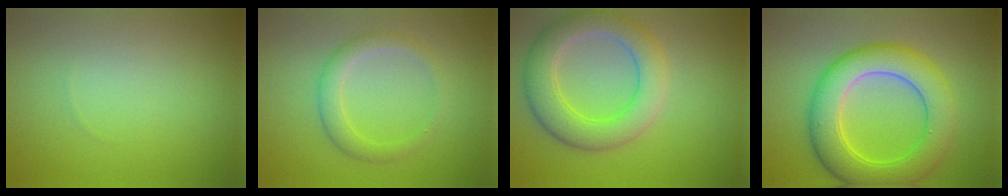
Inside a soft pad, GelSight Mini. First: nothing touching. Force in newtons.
{"total": 2.6, "press": 2.6, "slide": 0.2}
{"total": 5.5, "press": 5.4, "slide": 0.4}
{"total": 7.8, "press": 7.8, "slide": 0.3}